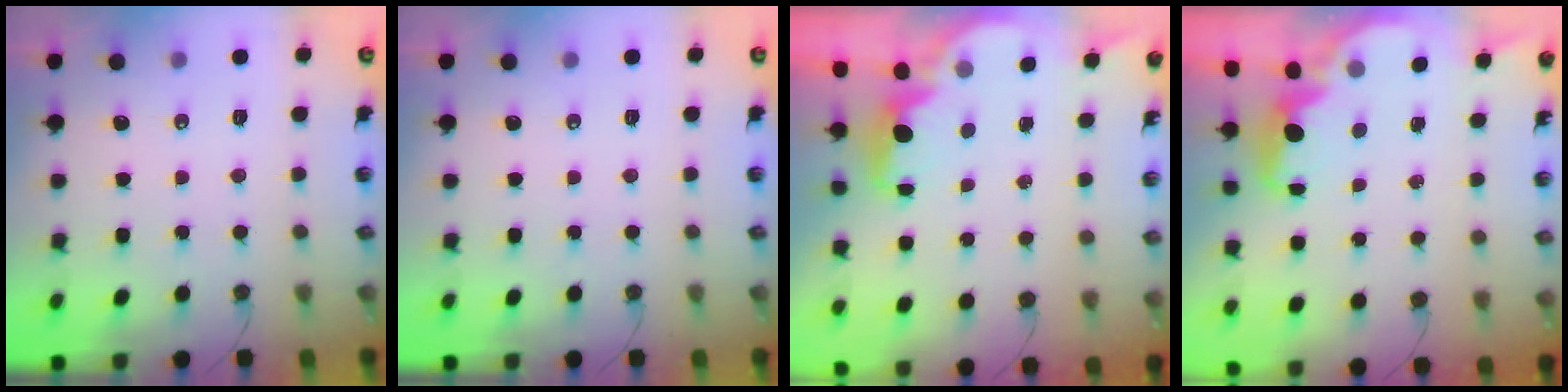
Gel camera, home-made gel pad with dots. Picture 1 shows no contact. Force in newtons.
{"total": 0.0}
{"total": 2.0, "press": 1.8, "slide": 0.8}
{"total": 2.1, "press": 2.0, "slide": 0.7}